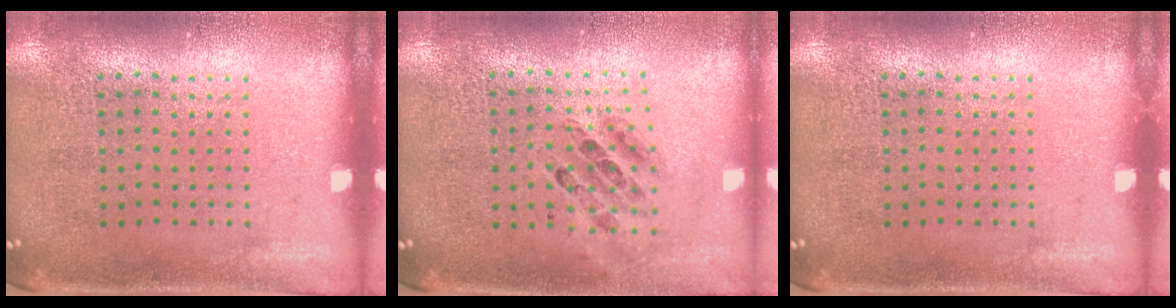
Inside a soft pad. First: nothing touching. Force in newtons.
{"total": 0.7, "press": 0.6, "slide": 0.2}
{"total": 0.0}